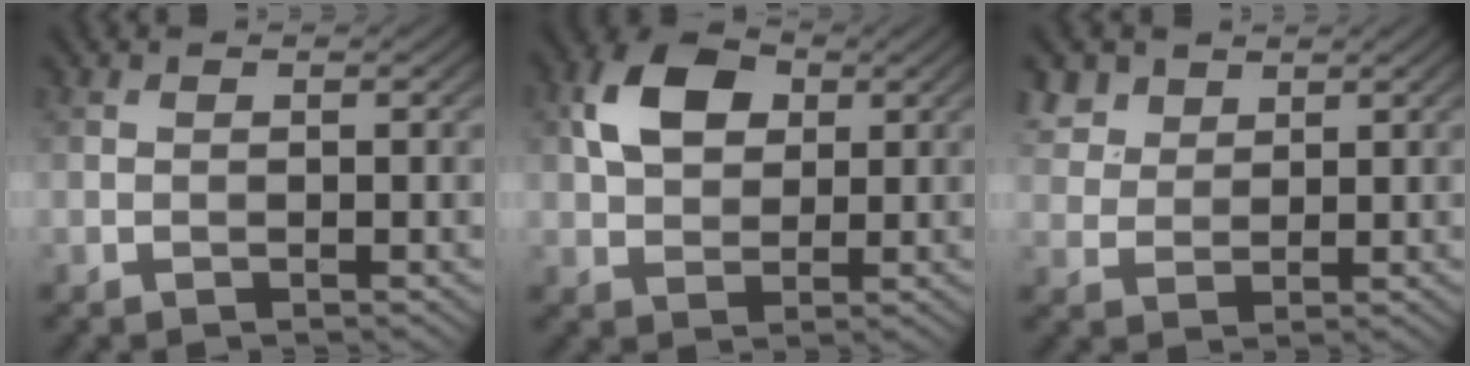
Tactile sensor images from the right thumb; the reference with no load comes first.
{"total": 7.4, "force": [2.2, 5.2, 4.9], "torque": [-0.110, 0.011, 0.034]}
{"total": 4.8, "force": [3.1, 3.1, 2.0], "torque": [-0.062, -0.001, 0.072]}